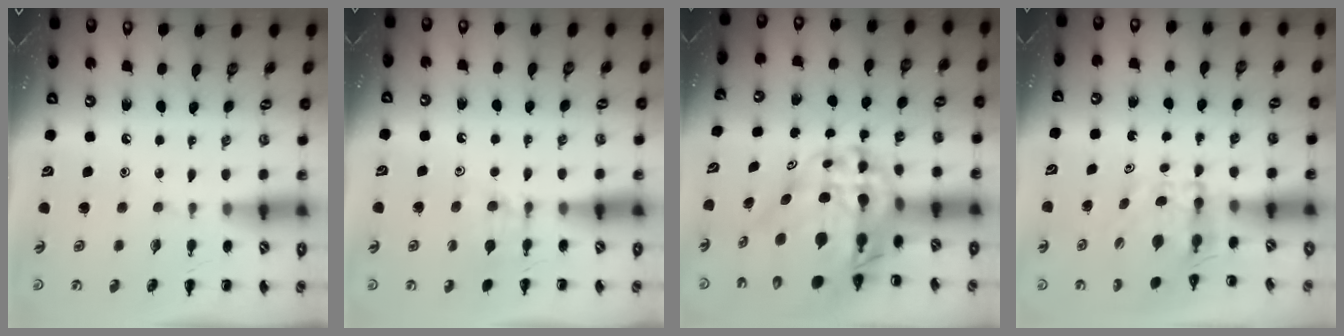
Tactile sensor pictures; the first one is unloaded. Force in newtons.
{"total": 7.8, "press": 7.5, "slide": 2.0}
{"total": 15.8, "press": 15.1, "slide": 4.7}
{"total": 4.1, "press": 4.1, "slide": 0.0}